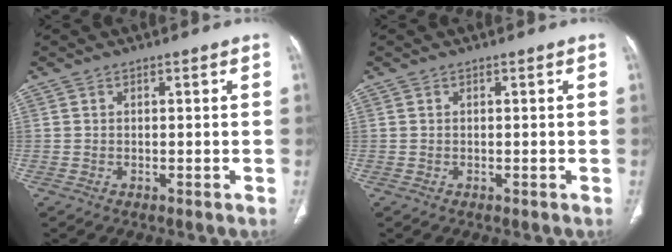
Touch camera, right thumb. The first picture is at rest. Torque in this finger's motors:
{"motor_torque": [0.00, 0.00, -0.26, 0.26, 0.00]}